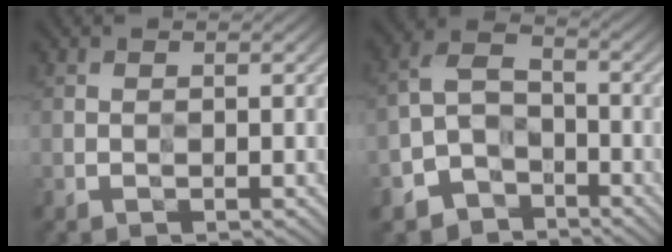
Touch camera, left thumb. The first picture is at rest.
{"total": 7.3, "force": [-4.7, 4.8, 2.9], "torque": [-0.054, -0.010, -0.097]}